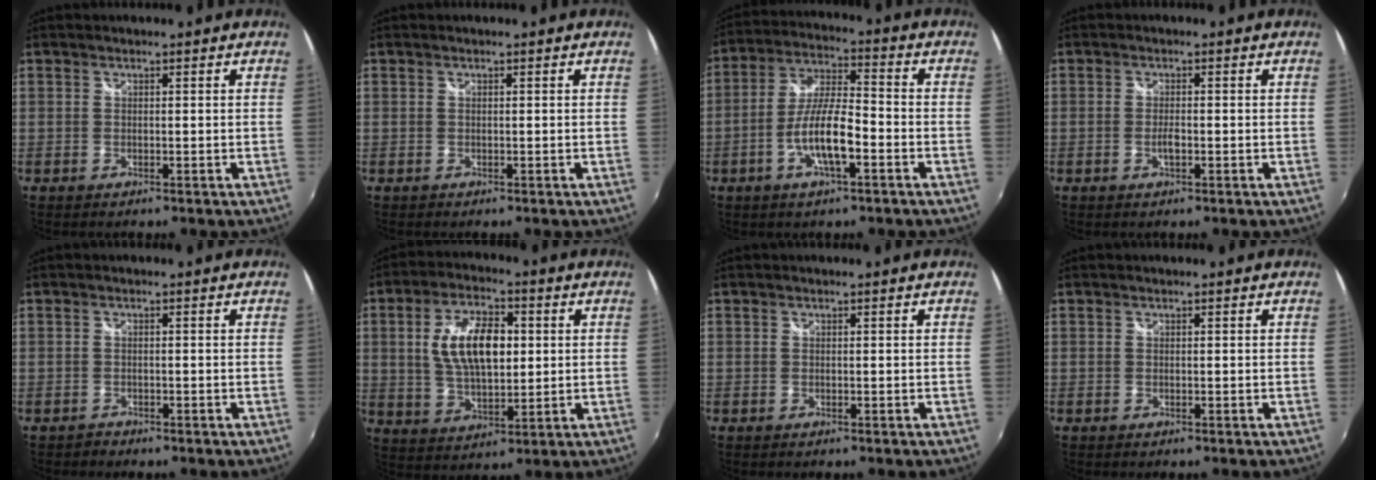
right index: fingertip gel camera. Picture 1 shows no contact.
{"total": 0.0}
{"total": 10.1, "force": [-4.0, 2.5, 9.0], "torque": [-0.182, 0.000, -0.072]}
{"total": 1.8, "force": [-0.6, 0.6, 1.6], "torque": [-0.032, -0.002, -0.011]}
{"total": 1.0, "force": [-0.9, 0.5, -0.1], "torque": [-0.001, 0.001, -0.016]}
{"total": 12.5, "force": [2.0, 6.3, 10.7], "torque": [-0.199, 0.010, 0.040]}
{"total": 0.0}
{"total": 0.0}